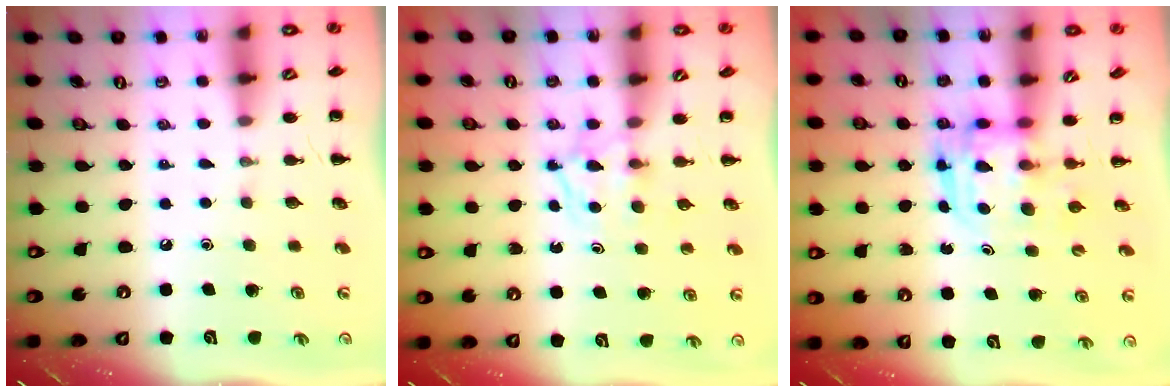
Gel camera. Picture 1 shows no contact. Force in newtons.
{"total": 3.4, "press": 3.1, "slide": 1.4}
{"total": 3.0, "press": 3.0, "slide": 0.3}